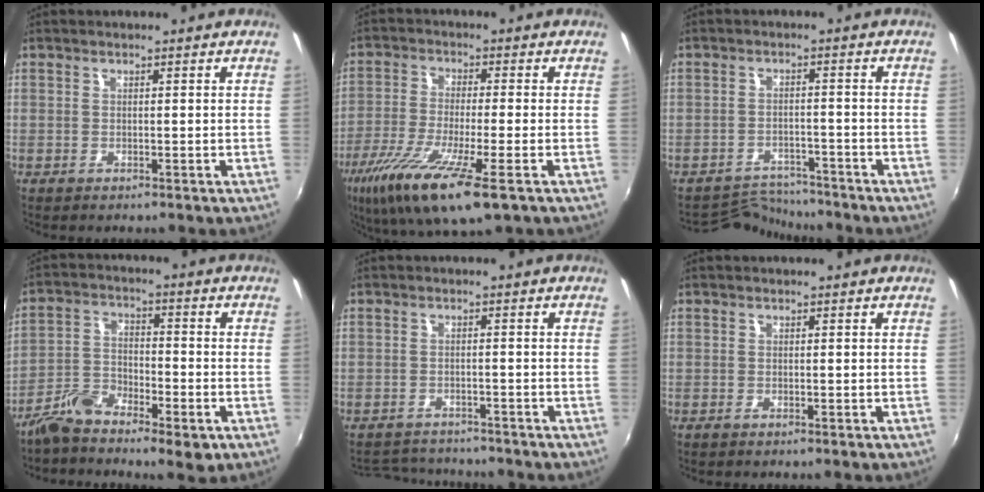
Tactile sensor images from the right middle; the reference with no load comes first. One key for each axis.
{"total": 15.1, "fx": -8.3, "fy": 2.5, "fz": 12.3, "tx": -0.253, "ty": -0.053, "tz": -0.154}
{"total": 5.5, "fx": -5.3, "fy": 1.0, "fz": -1.1, "tx": 0.005, "ty": 0.011, "tz": -0.089}
{"total": 8.7, "fx": -6.1, "fy": 3.2, "fz": 5.2, "tx": -0.107, "ty": -0.003, "tz": -0.116}
{"total": 7.0, "fx": -6.6, "fy": 2.0, "fz": 1.2, "tx": -0.040, "ty": 0.005, "tz": -0.102}
{"total": 0.5, "fx": -0.4, "fy": 0.1, "fz": 0.3, "tx": -0.006, "ty": -0.002, "tz": -0.009}